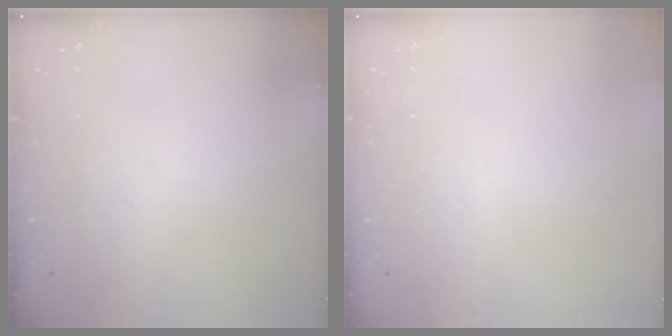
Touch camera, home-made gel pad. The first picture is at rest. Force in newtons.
{"total": 0.8, "press": 0.8, "slide": 0.1}